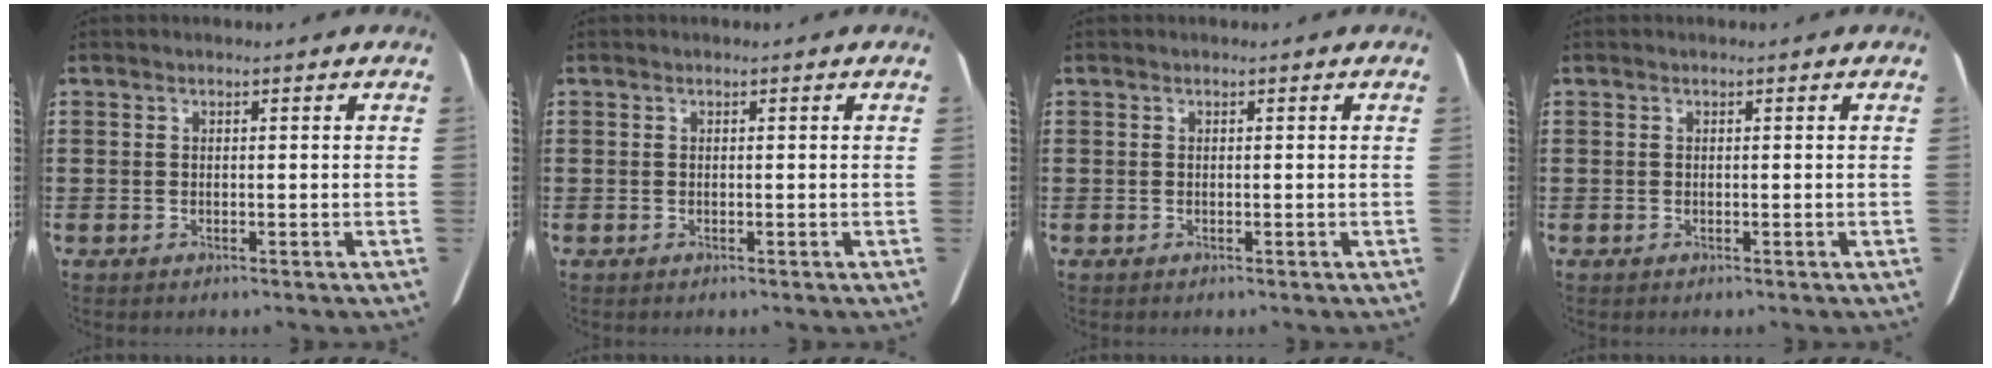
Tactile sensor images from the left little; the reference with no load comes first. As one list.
[{"total": 0.0}, {"total": 0.0}, {"total": 0.0}]